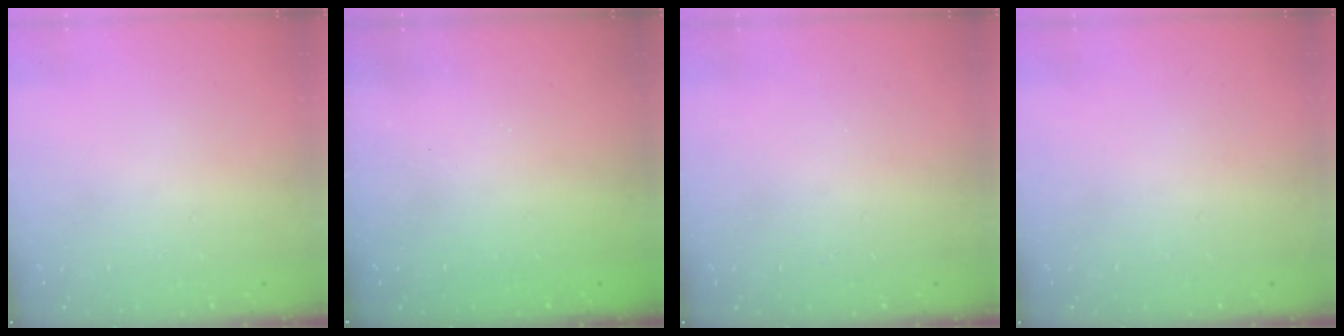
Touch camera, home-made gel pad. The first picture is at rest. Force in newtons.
{"total": 2.3, "press": 2.2, "slide": 0.7}
{"total": 0.0}
{"total": 0.0}